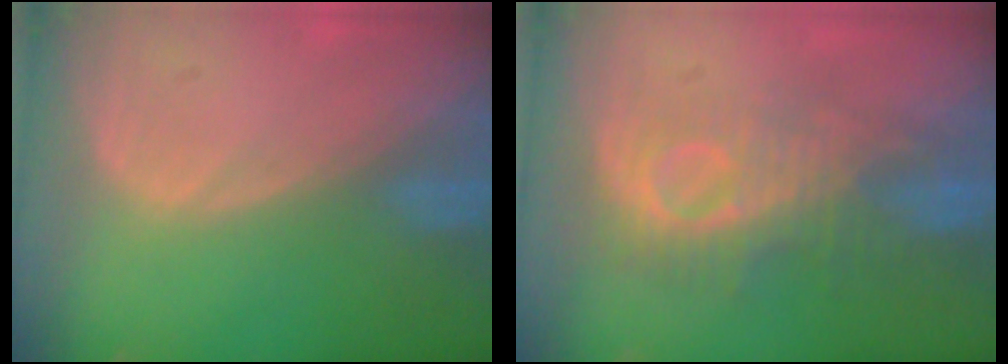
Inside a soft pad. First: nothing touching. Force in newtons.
{"total": 9.1, "press": 8.4, "slide": 3.6}